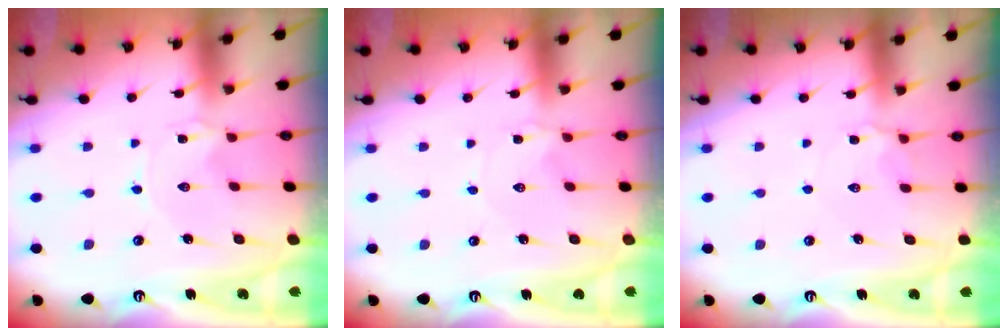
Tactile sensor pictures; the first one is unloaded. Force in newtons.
{"total": 0.0}
{"total": 5.4, "press": 5.3, "slide": 0.8}